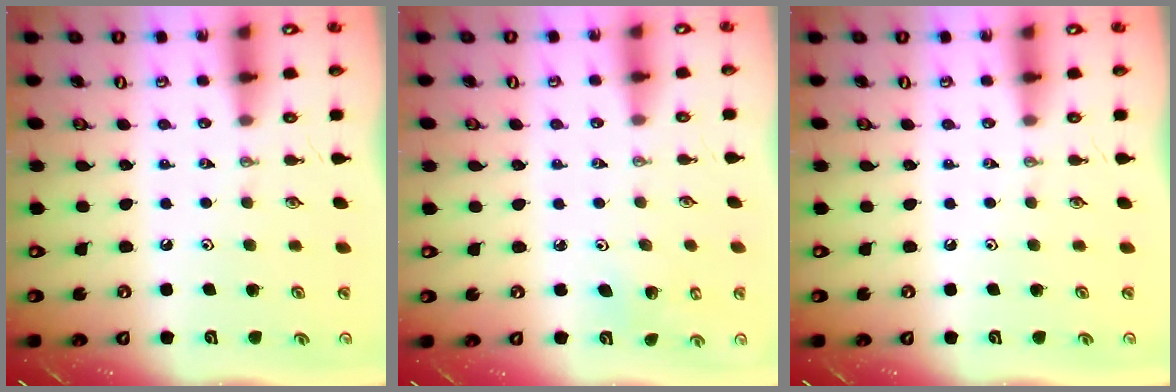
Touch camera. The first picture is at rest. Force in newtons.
{"total": 3.0, "press": 2.9, "slide": 0.4}
{"total": 0.0}